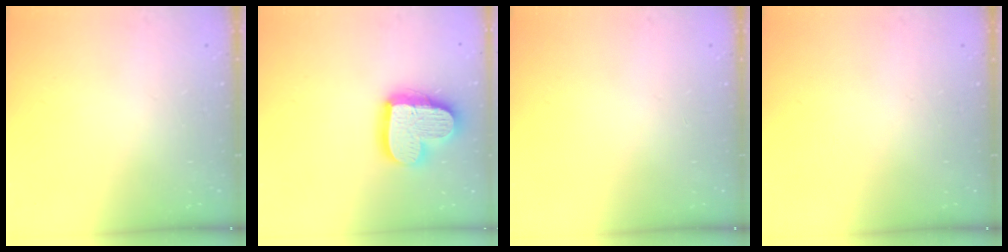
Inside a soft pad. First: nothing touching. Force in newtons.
{"total": 17.3, "press": 17.3, "slide": 1.5}
{"total": 0.0}
{"total": 0.0}